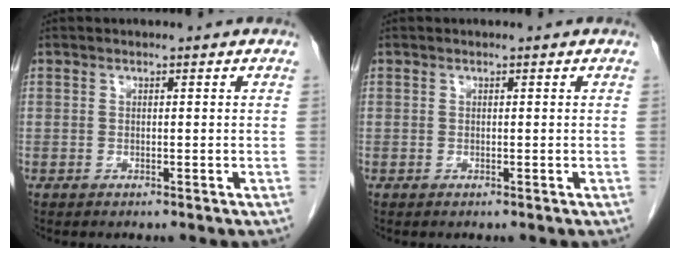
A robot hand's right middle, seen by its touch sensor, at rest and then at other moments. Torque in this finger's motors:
{"motor_torque": [-0.05, -0.02, 0.00, 0.00]}